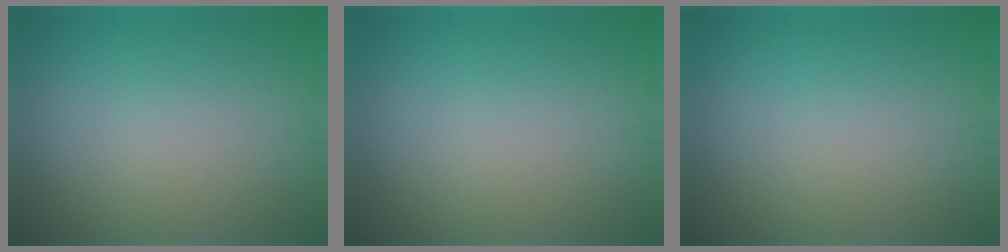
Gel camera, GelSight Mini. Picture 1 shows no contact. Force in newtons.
{"total": 0.0}
{"total": 0.0}